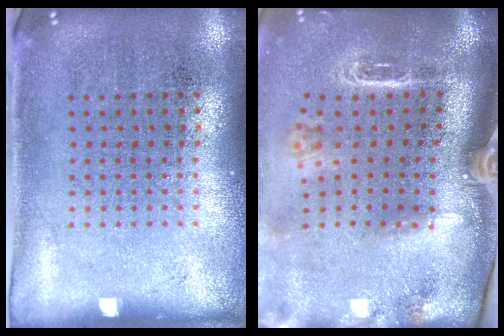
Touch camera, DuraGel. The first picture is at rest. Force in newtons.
{"total": 2.8, "press": 2.0, "slide": 2.0}